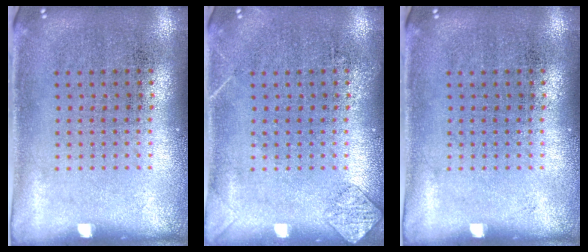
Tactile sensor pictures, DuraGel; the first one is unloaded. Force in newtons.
{"total": 1.3, "press": 1.3, "slide": 0.1}
{"total": 0.0}